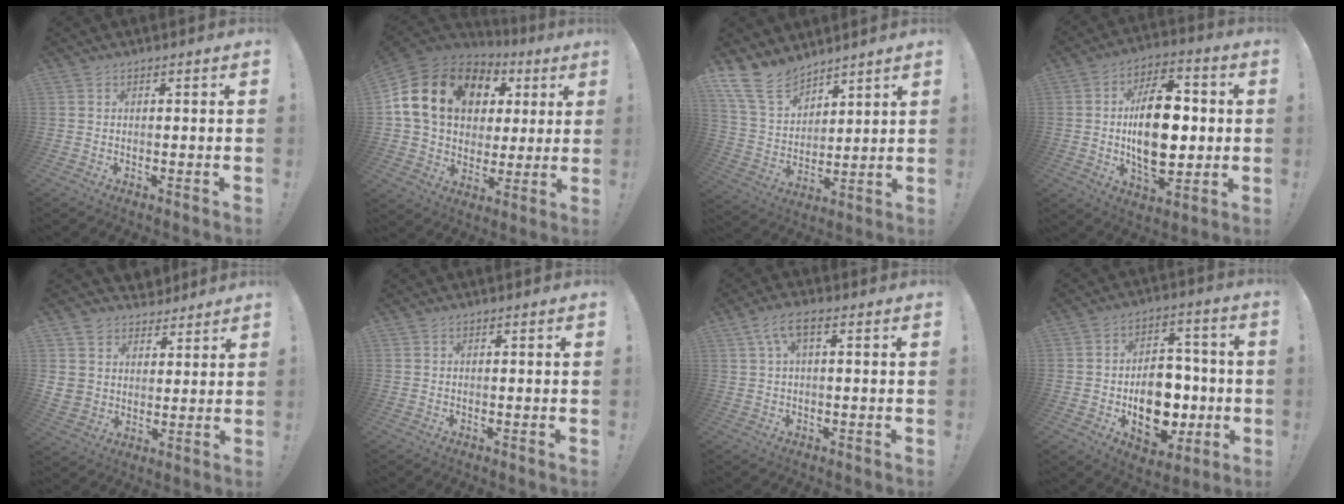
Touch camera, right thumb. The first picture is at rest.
{"total": 19.8, "force": [7.0, 14.1, 12.0], "torque": [-0.218, -0.018, 0.141]}
{"total": 13.9, "force": [11.0, 6.7, 5.2], "torque": [-0.119, -0.072, 0.213]}
{"total": 20.1, "force": [0.0, 11.5, 16.5], "torque": [-0.275, 0.006, -0.001]}
{"total": 7.3, "force": [3.9, 6.1, 0.6], "torque": [-0.016, -0.031, 0.084]}
{"total": 0.0}
{"total": 5.7, "force": [1.6, 1.9, 5.1], "torque": [-0.103, 0.008, 0.032]}
{"total": 16.5, "force": [-3.8, 11.5, 11.2], "torque": [-0.167, 0.024, -0.054]}